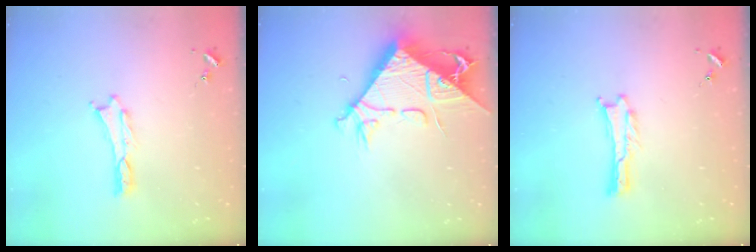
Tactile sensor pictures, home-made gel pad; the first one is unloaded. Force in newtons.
{"total": 9.7, "press": 9.7, "slide": 1.3}
{"total": 0.0}